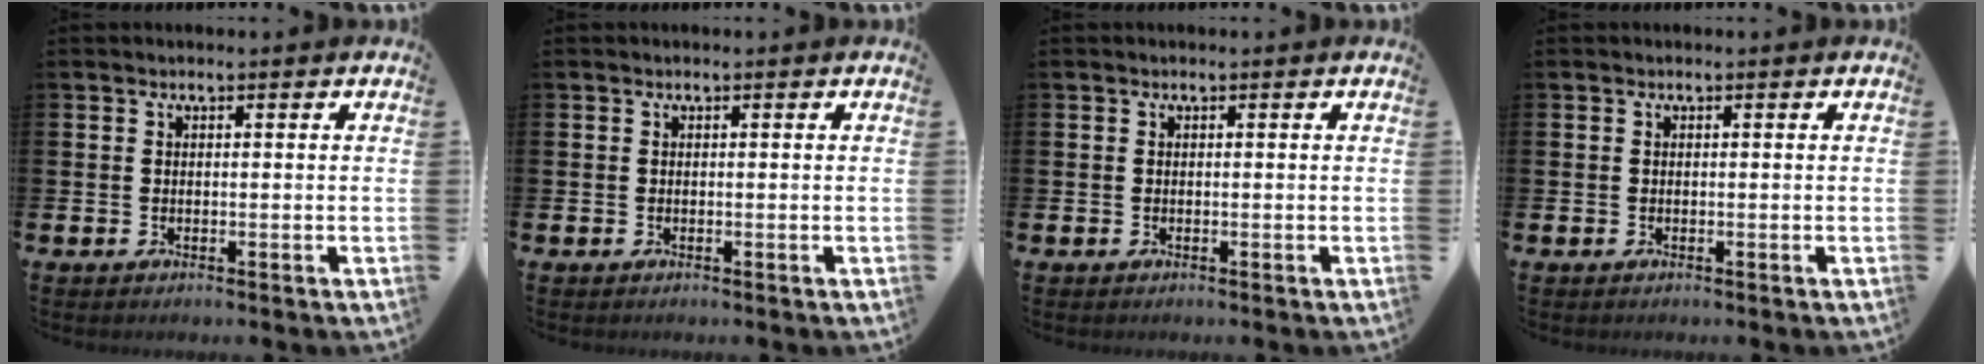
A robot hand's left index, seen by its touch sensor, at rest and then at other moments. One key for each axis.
{"total": 0.0}
{"total": 0.0}
{"total": 0.0}